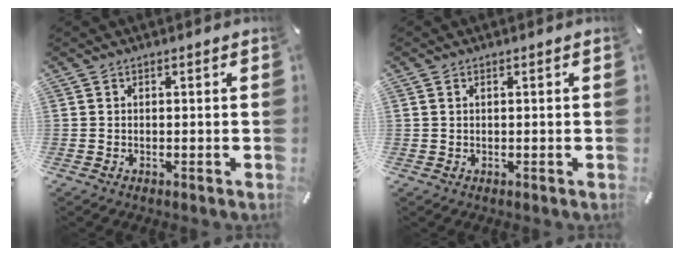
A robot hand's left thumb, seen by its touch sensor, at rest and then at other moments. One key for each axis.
{"total": 0.6, "fx": 0.2, "fy": 0.4, "fz": 0.4, "tx": -0.008, "ty": 0.004, "tz": 0.003}